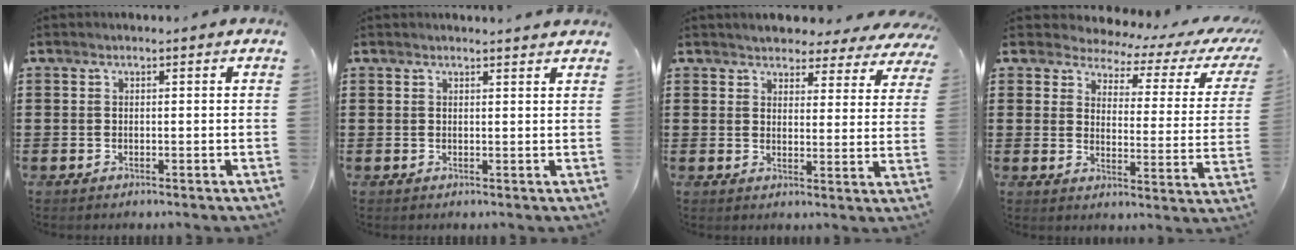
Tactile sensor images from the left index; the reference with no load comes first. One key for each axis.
{"total": 1.5, "fx": 1.5, "fy": -0.2, "fz": 0.3, "tx": -0.008, "ty": -0.003, "tz": 0.029}
{"total": 3.6, "fx": 3.6, "fy": 0.5, "fz": 0.0, "tx": -0.021, "ty": -0.021, "tz": 0.061}
{"total": 2.7, "fx": 2.3, "fy": 1.1, "fz": 1.0, "tx": -0.032, "ty": -0.025, "tz": 0.029}